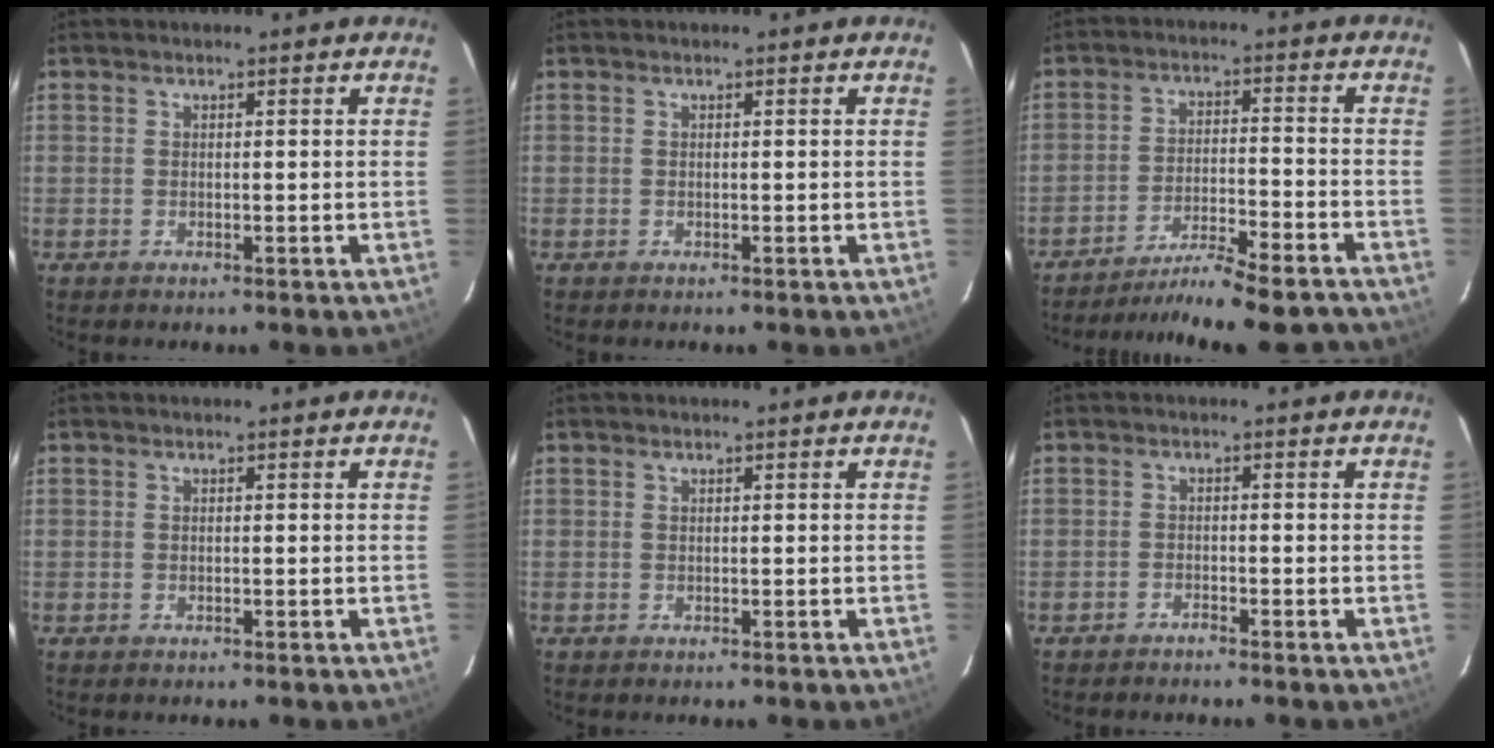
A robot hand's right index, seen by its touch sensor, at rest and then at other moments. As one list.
[{"total": 0.0}, {"total": 14.8, "force": [-13.8, 0.5, 5.3], "torque": [-0.105, -0.016, -0.208]}, {"total": 0.0}, {"total": 0.0}, {"total": 1.2, "force": [-1.2, 0.1, 0.0], "torque": [-0.007, 0.000, -0.023]}]